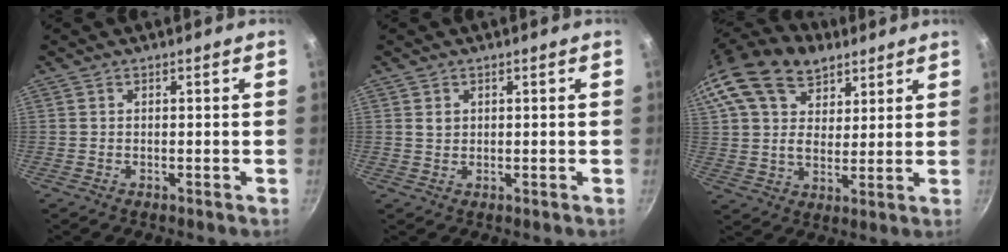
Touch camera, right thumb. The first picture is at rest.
{"total": 1.5, "force": [0.5, 1.2, 0.7], "torque": [-0.008, 0.000, 0.010]}
{"total": 19.1, "force": [11.2, 12.2, 9.6], "torque": [-0.165, -0.013, 0.197]}